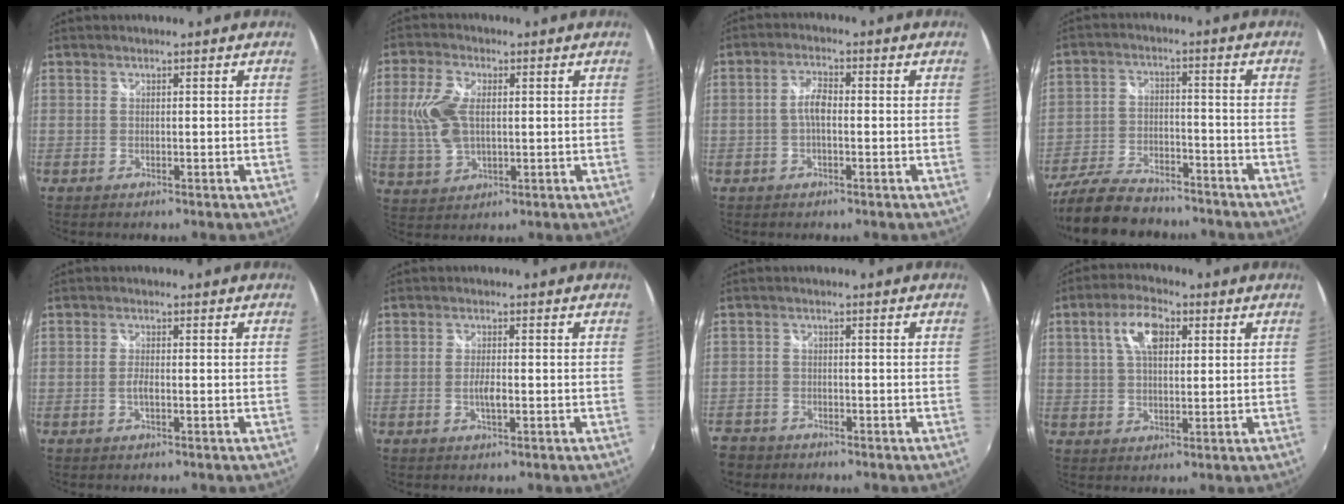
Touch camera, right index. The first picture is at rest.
{"total": 9.1, "force": [1.1, 5.1, 7.4], "torque": [-0.161, 0.004, 0.026]}
{"total": 3.3, "force": [-0.6, 1.3, 3.0], "torque": [-0.062, 0.010, -0.013]}
{"total": 16.7, "force": [-13.7, 6.2, 7.3], "torque": [-0.169, -0.017, -0.223]}
{"total": 1.7, "force": [-0.6, 0.3, 1.6], "torque": [-0.034, -0.001, -0.012]}
{"total": 2.5, "force": [-0.7, 0.6, 2.4], "torque": [-0.046, -0.003, -0.013]}
{"total": 6.5, "force": [-4.6, 4.3, 1.4], "torque": [-0.060, 0.000, -0.086]}
{"total": 7.9, "force": [2.6, 3.9, 6.3], "torque": [-0.117, 0.018, 0.045]}